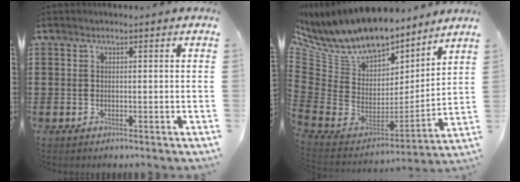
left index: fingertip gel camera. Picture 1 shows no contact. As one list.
[{"total": 9.9, "force": [8.5, 3.8, 3.3], "torque": [-0.128, -0.070, 0.149]}]